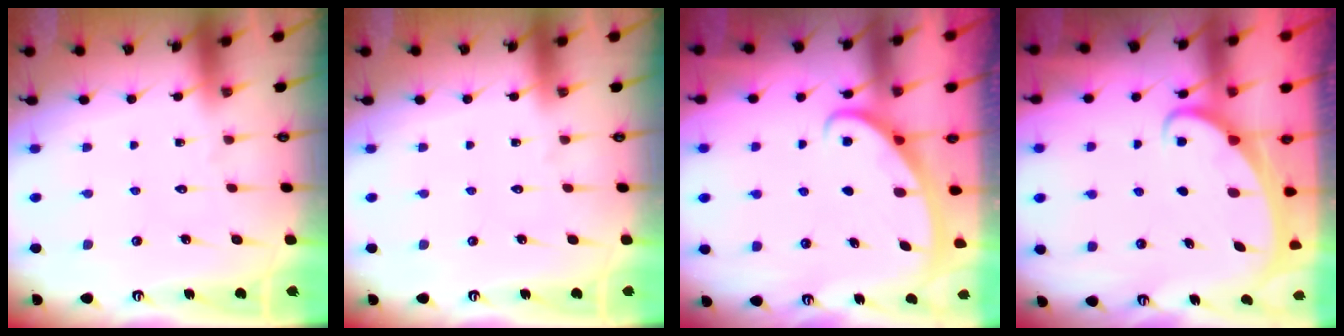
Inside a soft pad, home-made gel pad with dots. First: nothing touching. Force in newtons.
{"total": 0.0}
{"total": 2.8, "press": 2.7, "slide": 0.3}
{"total": 2.4, "press": 2.3, "slide": 0.3}